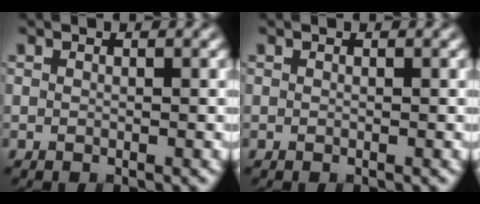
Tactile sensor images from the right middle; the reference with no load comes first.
{"total": 0.0}